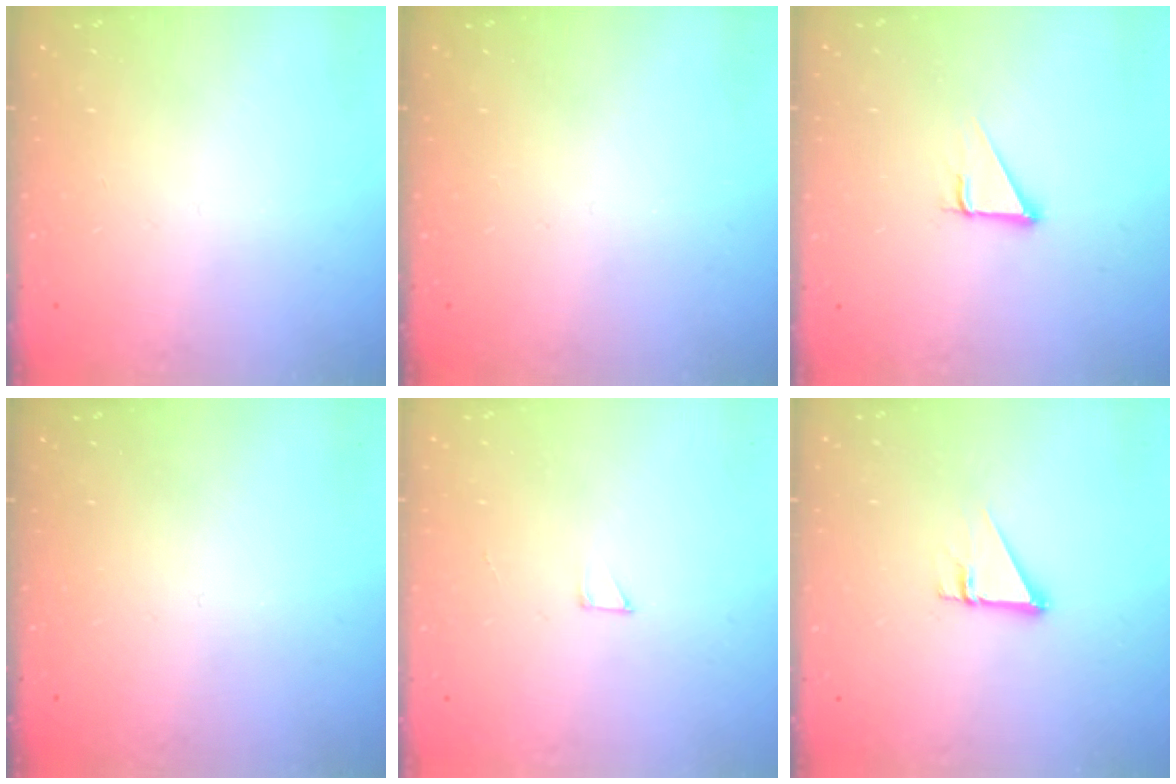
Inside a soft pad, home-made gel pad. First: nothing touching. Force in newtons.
{"total": 0.0}
{"total": 2.9, "press": 2.9, "slide": 0.1}
{"total": 0.0}
{"total": 2.0, "press": 2.0, "slide": 0.0}
{"total": 2.7, "press": 2.7, "slide": 0.2}